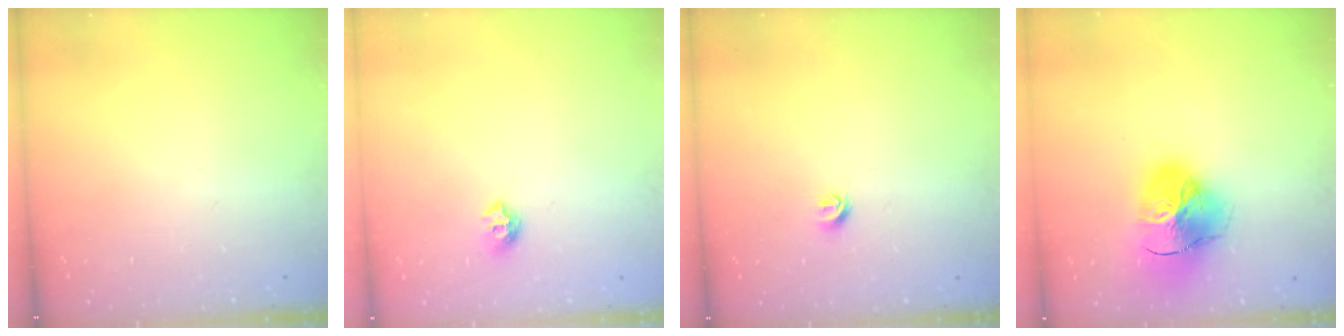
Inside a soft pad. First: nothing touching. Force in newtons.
{"total": 6.9, "press": 6.8, "slide": 0.7}
{"total": 4.9, "press": 4.8, "slide": 0.9}
{"total": 23.3, "press": 23.2, "slide": 2.4}